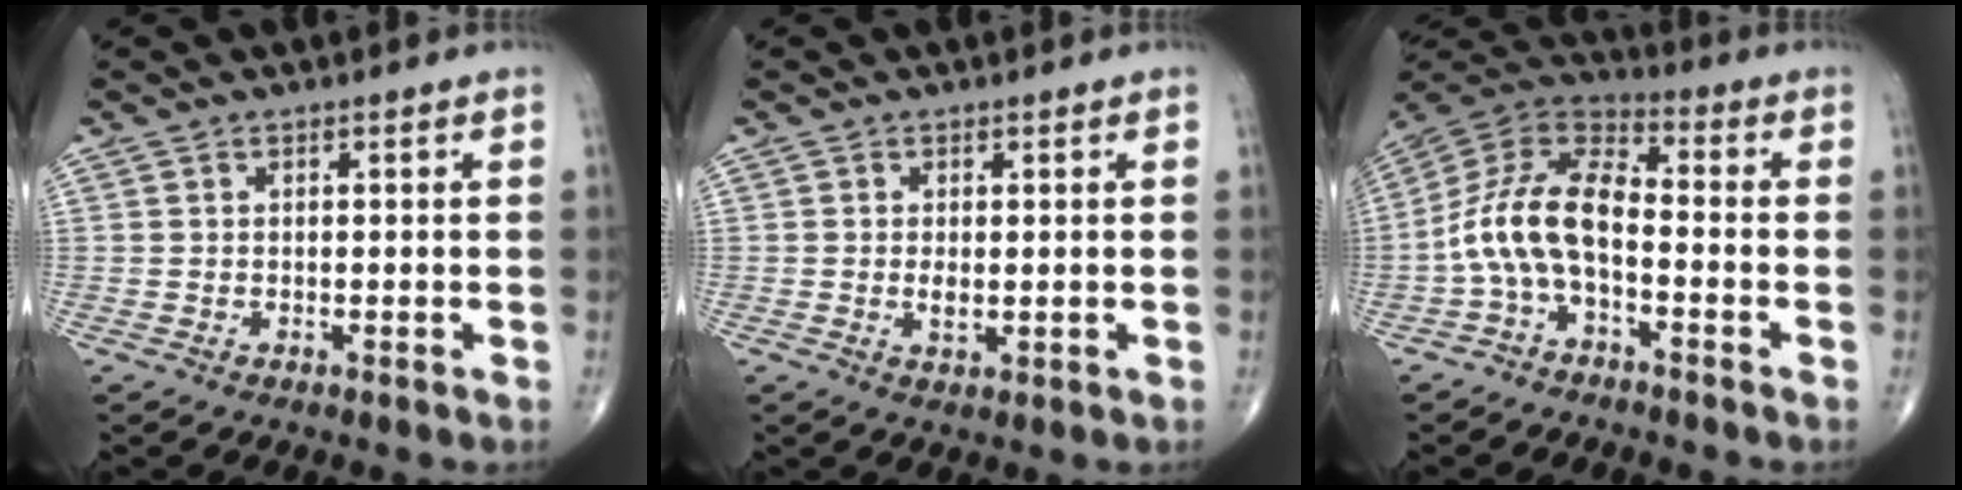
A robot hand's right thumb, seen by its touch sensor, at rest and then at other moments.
{"total": 2.0, "force": [0.0, 0.9, 1.8], "torque": [-0.033, -0.005, 0.002]}
{"total": 12.0, "force": [-3.2, 5.9, 10.0], "torque": [-0.199, 0.056, -0.074]}